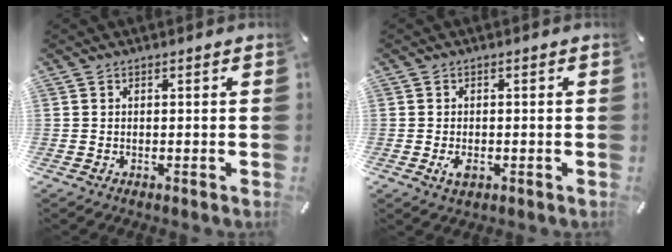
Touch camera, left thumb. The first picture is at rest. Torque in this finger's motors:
{"motor_torque": [0.02, 0.11, 0.03, -0.01, 0.02]}